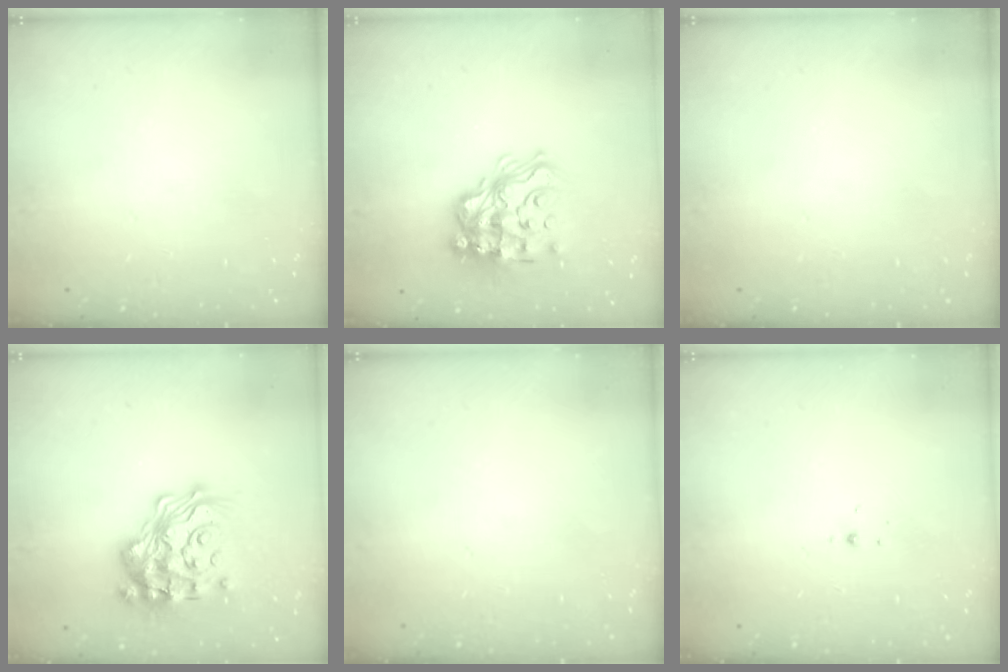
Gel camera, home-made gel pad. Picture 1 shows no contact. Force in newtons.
{"total": 18.8, "press": 18.6, "slide": 2.1}
{"total": 0.0}
{"total": 24.6, "press": 24.5, "slide": 1.8}
{"total": 0.0}
{"total": 3.0, "press": 2.9, "slide": 0.8}